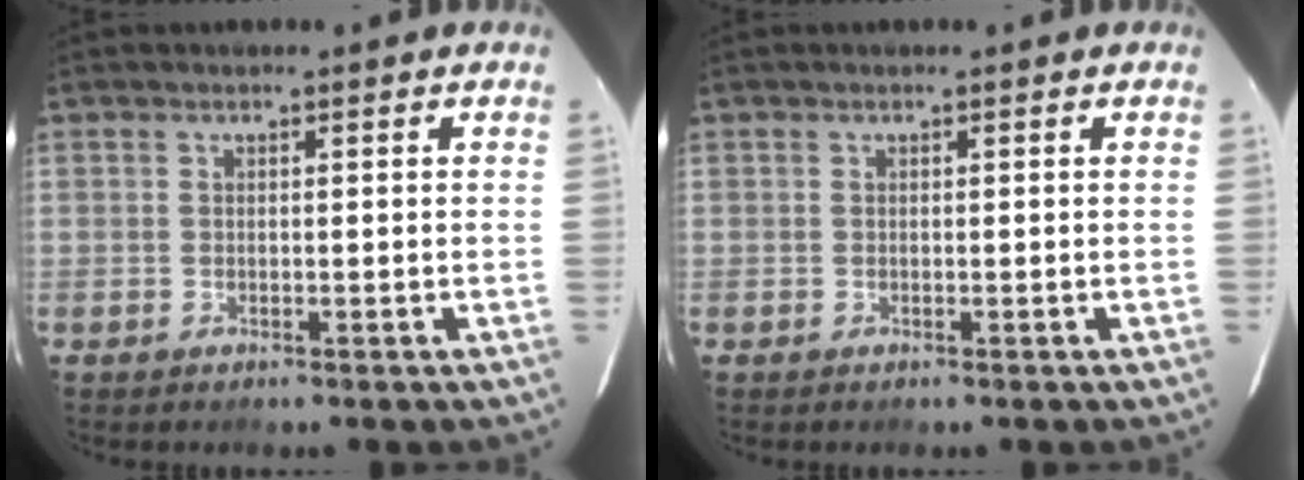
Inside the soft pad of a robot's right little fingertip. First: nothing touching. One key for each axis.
{"total": 0.0}